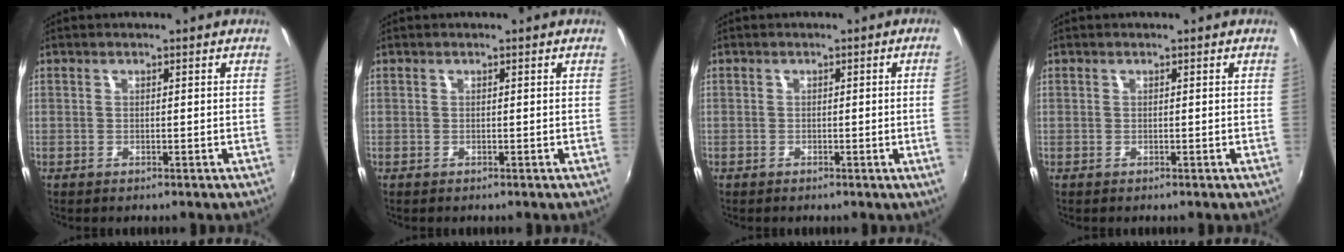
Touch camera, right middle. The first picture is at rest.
{"total": 0.0}
{"total": 2.3, "force": [-0.2, -1.3, 1.9], "torque": [-0.031, -0.011, 0.003]}
{"total": 0.0}